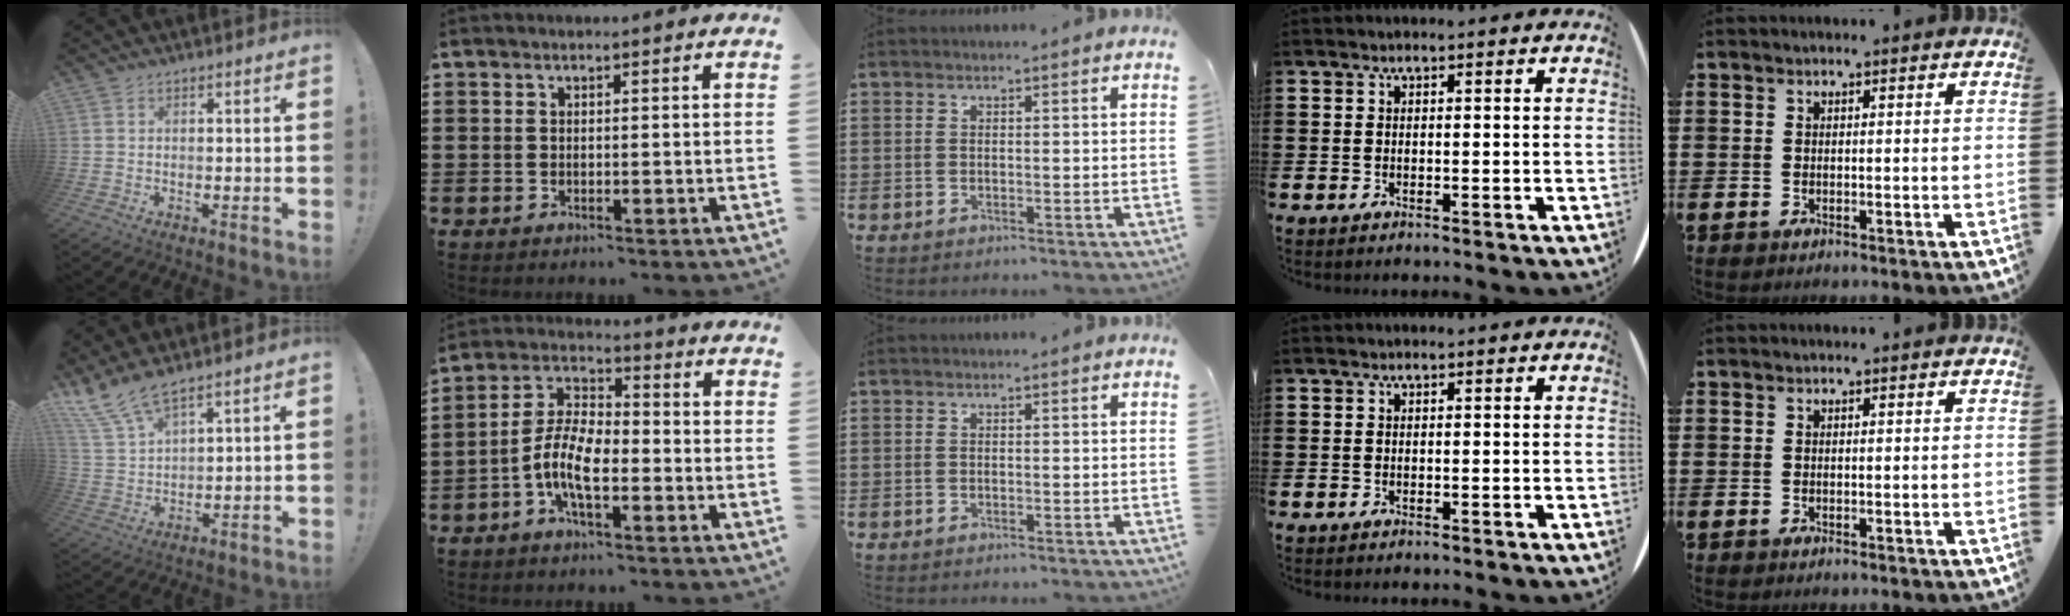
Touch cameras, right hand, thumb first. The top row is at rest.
{"thumb": {"total": 8.2, "force": [7.1, 1.7, 3.9], "torque": [-0.099, -0.034, 0.139]}, "index": {"total": 8.6, "force": [-3.1, 3.5, 7.2], "torque": [-0.177, -0.008, -0.067]}}